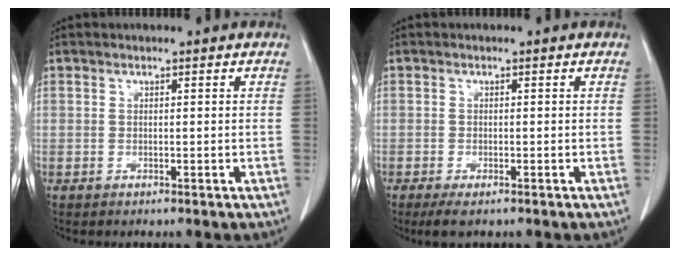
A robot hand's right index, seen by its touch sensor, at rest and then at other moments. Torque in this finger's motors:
{"motor_torque": [0.04, -0.01, 0.00, 0.01]}